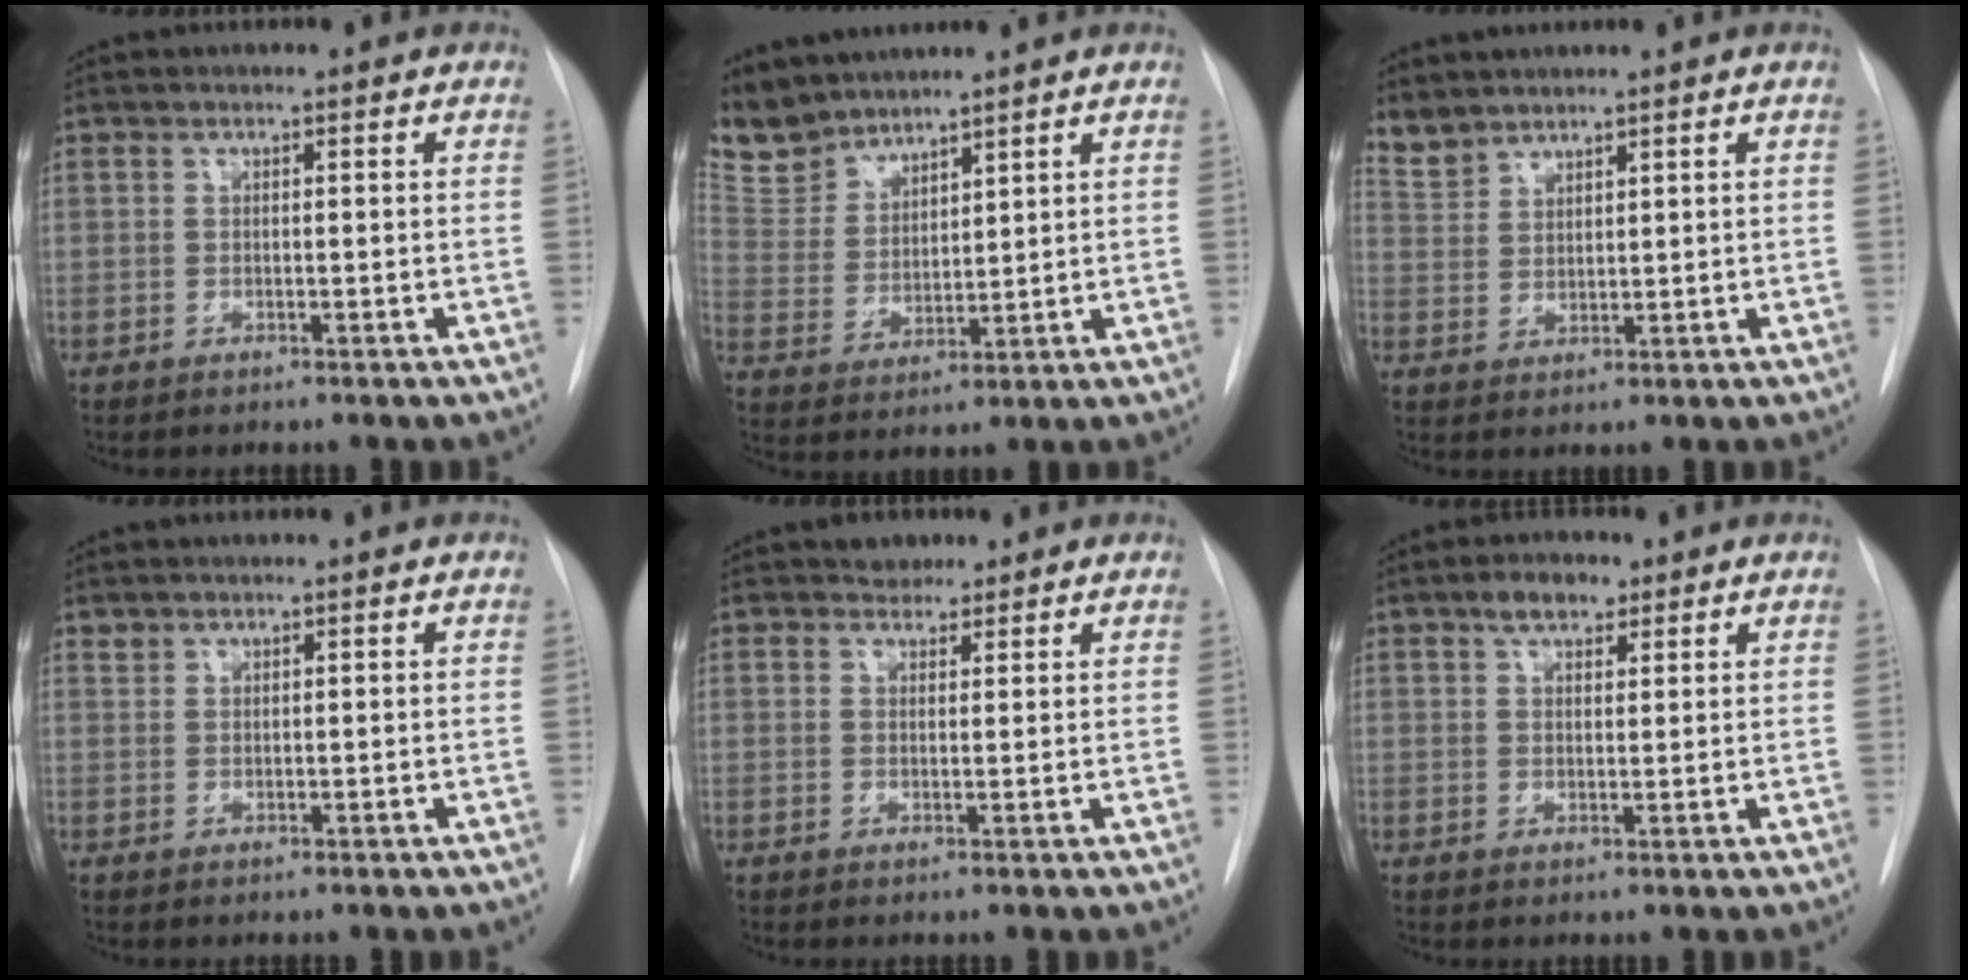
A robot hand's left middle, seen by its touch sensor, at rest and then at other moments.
{"total": 7.7, "force": [7.4, 2.1, 0.5], "torque": [-0.020, 0.004, 0.168]}
{"total": 3.7, "force": [3.5, 1.0, 0.0], "torque": [-0.005, 0.009, 0.079]}
{"total": 0.8, "force": [0.8, 0.3, -0.1], "torque": [0.003, 0.003, 0.014]}
{"total": 2.2, "force": [1.8, 1.2, 0.2], "torque": [-0.003, 0.003, 0.025]}
{"total": 4.0, "force": [2.6, 2.0, 2.3], "torque": [-0.042, 0.011, 0.045]}